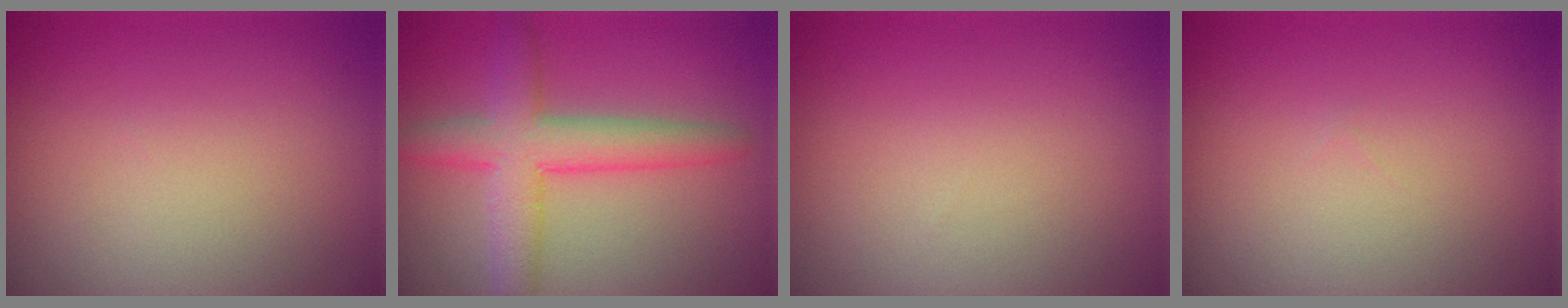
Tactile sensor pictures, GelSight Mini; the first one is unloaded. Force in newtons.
{"total": 5.4, "press": 5.4, "slide": 0.1}
{"total": 0.0}
{"total": 0.0}